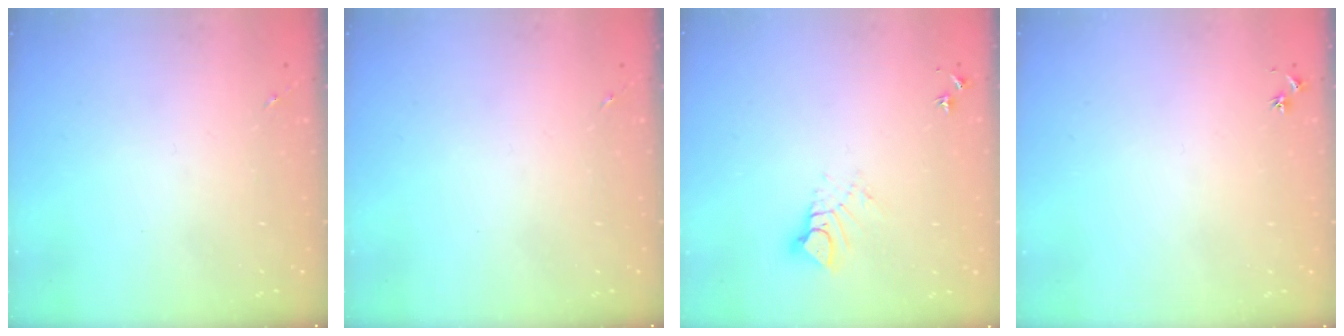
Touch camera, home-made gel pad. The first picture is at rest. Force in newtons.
{"total": 0.0}
{"total": 6.6, "press": 6.6, "slide": 0.4}
{"total": 2.5, "press": 2.5, "slide": 0.3}